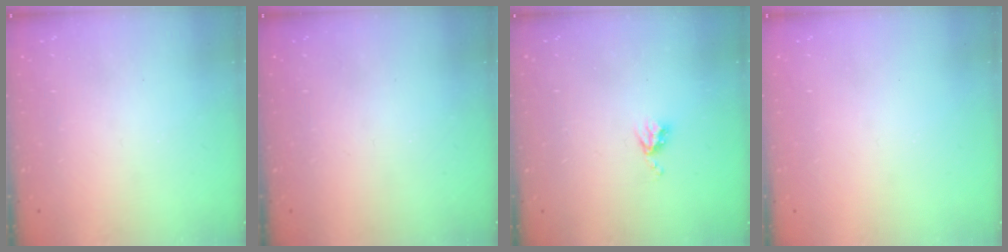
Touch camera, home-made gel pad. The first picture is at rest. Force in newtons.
{"total": 0.0}
{"total": 4.3, "press": 4.2, "slide": 0.6}
{"total": 0.0}